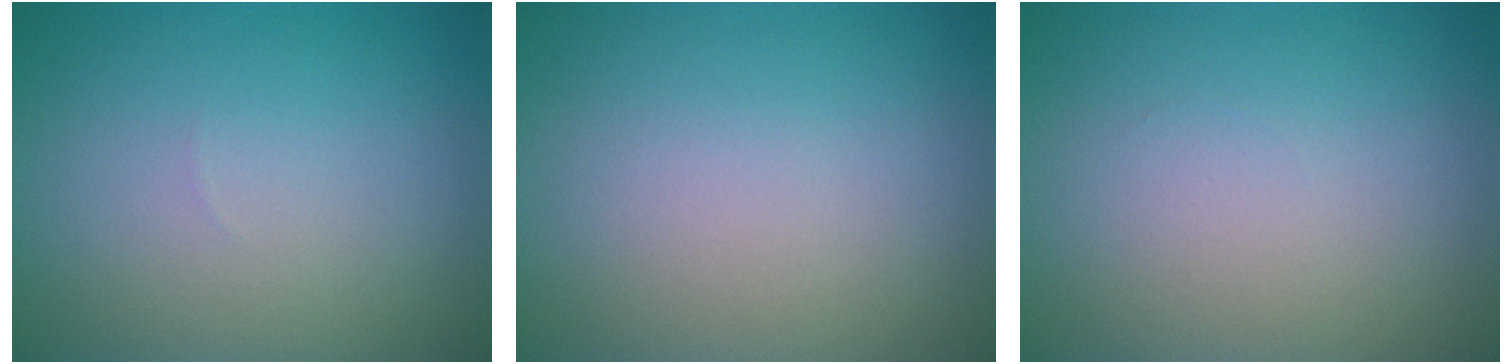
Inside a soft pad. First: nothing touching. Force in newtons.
{"total": 0.0}
{"total": 0.0}